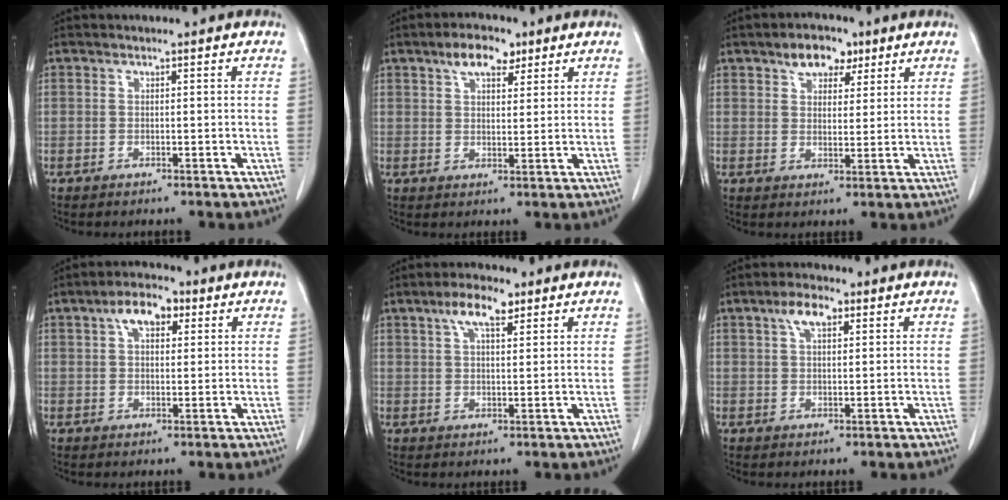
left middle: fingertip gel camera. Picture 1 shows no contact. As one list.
[{"total": 5.6, "force": [3.5, 2.5, 3.6], "torque": [-0.064, 0.012, 0.060]}, {"total": 5.7, "force": [3.5, 3.2, 3.0], "torque": [-0.043, 0.012, 0.057]}, {"total": 5.7, "force": [2.6, 2.9, 4.2], "torque": [-0.075, 0.020, 0.042]}, {"total": 5.5, "force": [3.3, 1.7, 4.1], "torque": [-0.083, 0.012, 0.057]}, {"total": 4.2, "force": [2.1, 1.8, 3.2], "torque": [-0.065, 0.012, 0.039]}]